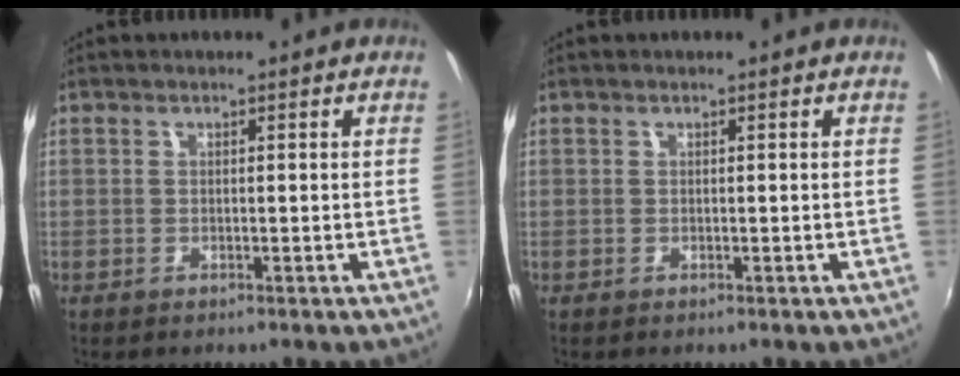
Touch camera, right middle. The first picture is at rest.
{"total": 0.0}